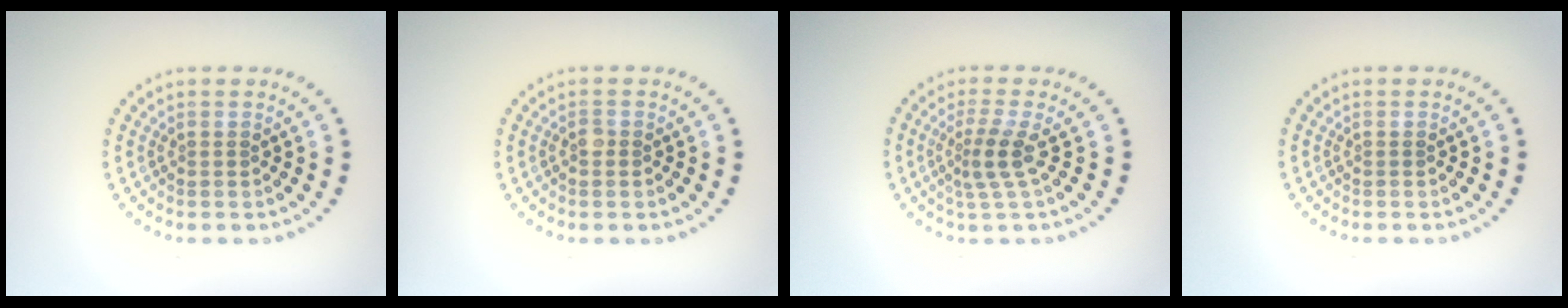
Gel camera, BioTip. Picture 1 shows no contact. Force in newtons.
{"total": 0.6, "press": 0.5, "slide": 0.3}
{"total": 2.6, "press": 1.8, "slide": 1.8}
{"total": 0.0}